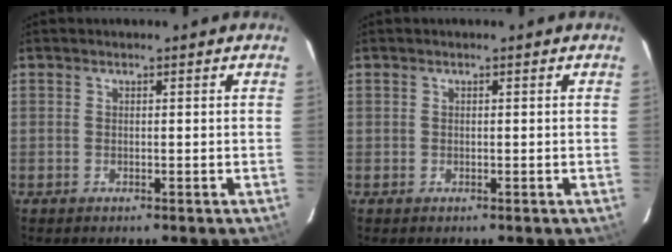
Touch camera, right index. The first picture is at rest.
{"total": 0.0}